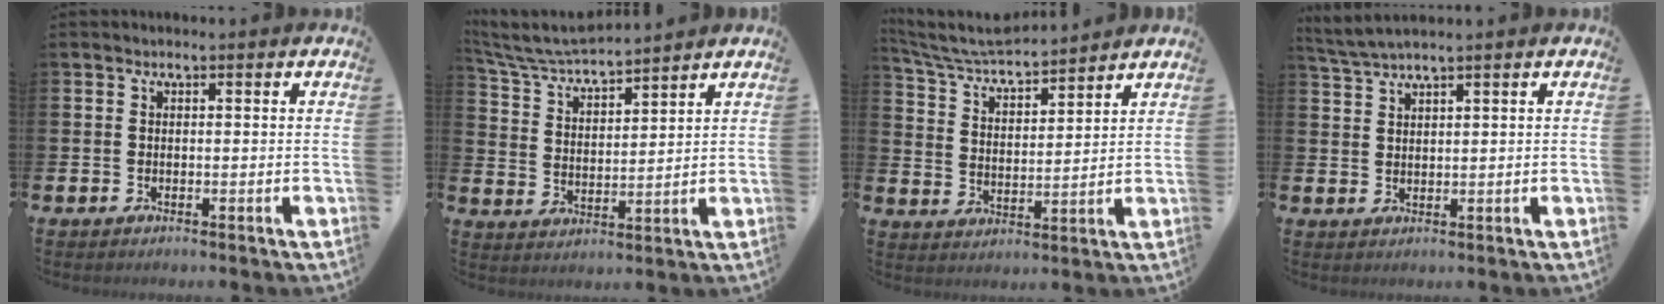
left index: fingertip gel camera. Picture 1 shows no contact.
{"total": 5.5, "force": [5.4, 0.5, 1.1], "torque": [-0.052, -0.038, 0.093]}
{"total": 5.6, "force": [5.4, 0.9, 1.2], "torque": [-0.055, -0.041, 0.091]}
{"total": 2.4, "force": [2.3, -0.4, 0.6], "torque": [-0.023, -0.002, 0.043]}